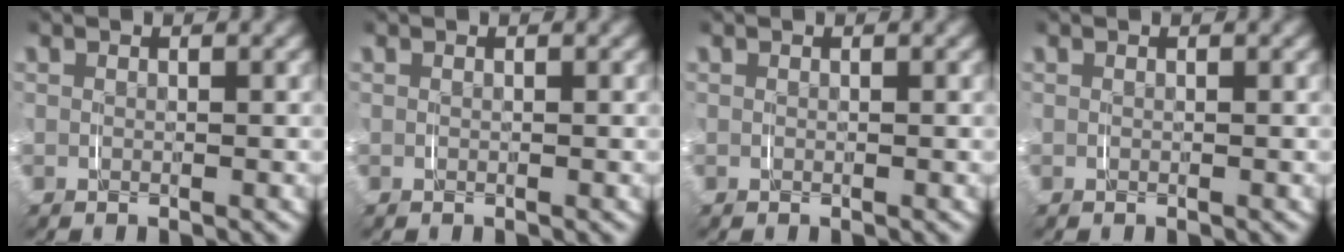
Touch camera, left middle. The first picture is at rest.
{"total": 0.0}
{"total": 0.0}
{"total": 0.0}